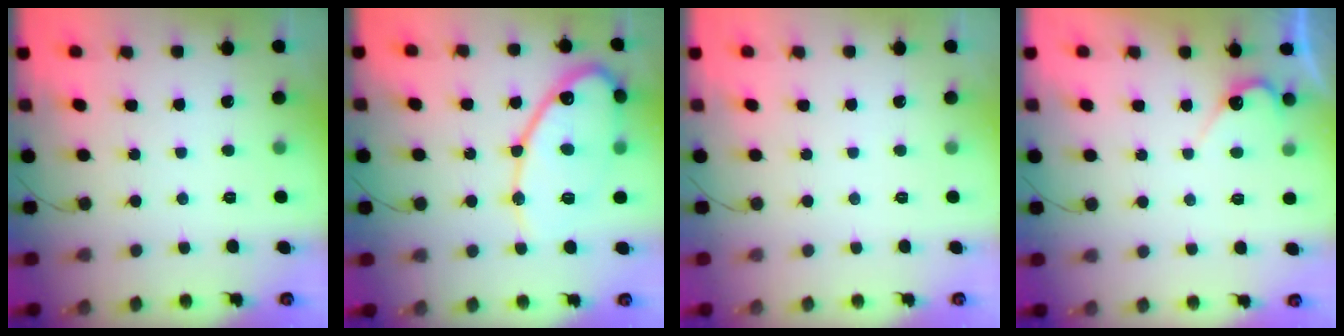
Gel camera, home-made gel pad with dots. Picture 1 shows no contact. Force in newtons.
{"total": 18.4, "press": 18.3, "slide": 1.4}
{"total": 0.0}
{"total": 4.4, "press": 4.4, "slide": 0.4}